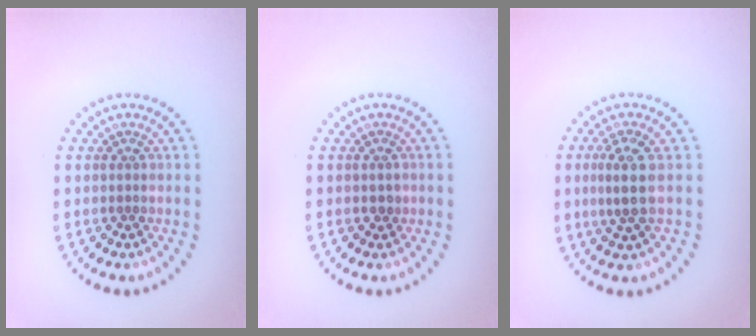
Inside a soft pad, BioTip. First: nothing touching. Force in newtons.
{"total": 0.8, "press": 0.8, "slide": 0.1}
{"total": 2.8, "press": 2.5, "slide": 1.3}